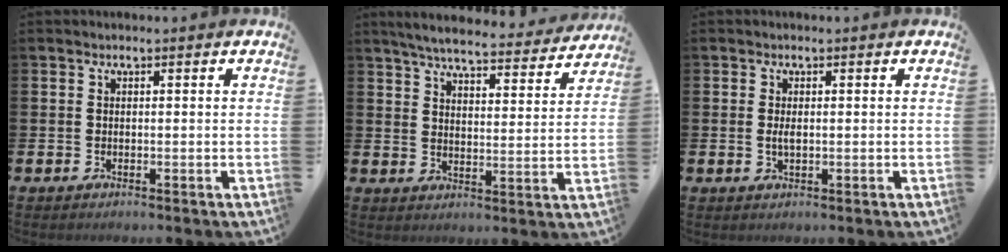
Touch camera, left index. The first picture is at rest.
{"total": 6.1, "force": [5.8, 0.6, 2.0], "torque": [-0.049, -0.041, 0.097]}
{"total": 1.5, "force": [0.1, 0.6, 1.4], "torque": [-0.023, 0.001, -0.001]}